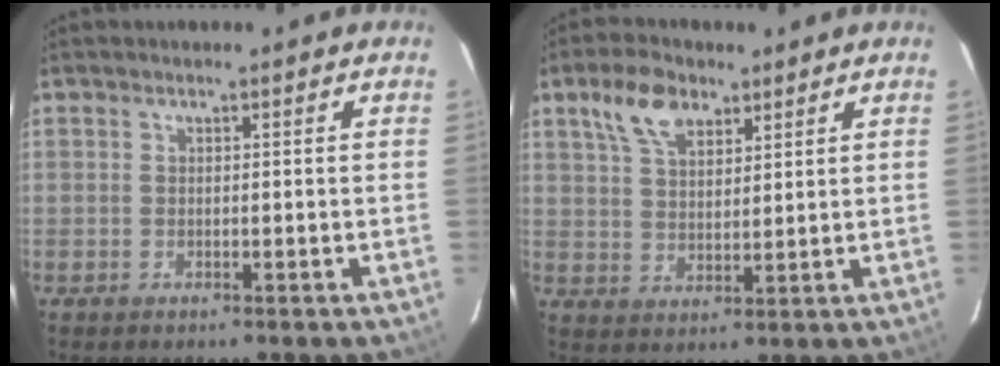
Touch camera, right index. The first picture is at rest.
{"total": 8.3, "force": [4.8, 4.4, 5.0], "torque": [-0.097, 0.021, 0.092]}